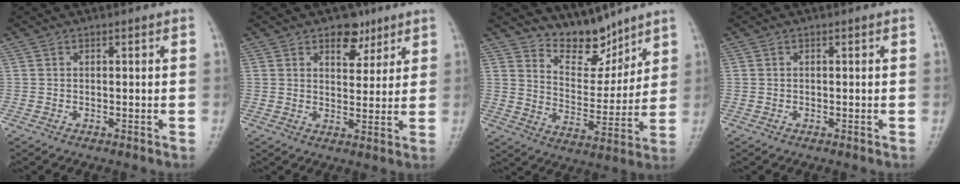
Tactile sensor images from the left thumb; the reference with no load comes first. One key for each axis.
{"total": 6.0, "fx": 3.7, "fy": 3.7, "fz": 2.9, "tx": -0.010, "ty": -0.020, "tz": 0.054}
{"total": 9.6, "fx": 8.3, "fy": 4.1, "fz": 2.6, "tx": -0.012, "ty": -0.067, "tz": 0.152}
{"total": 0.0}